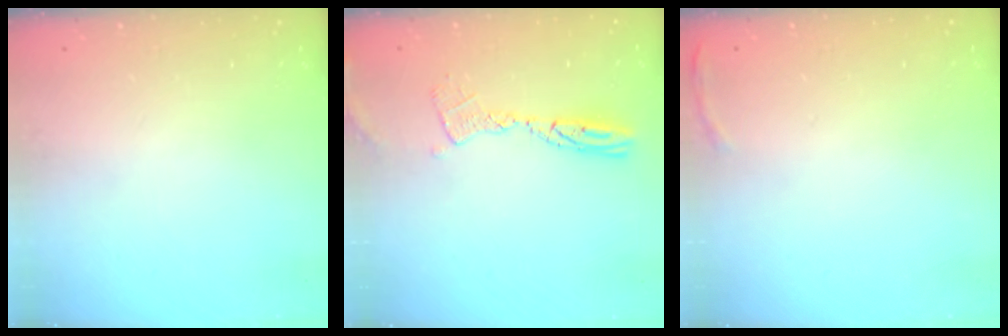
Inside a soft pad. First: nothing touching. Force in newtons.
{"total": 9.7, "press": 9.6, "slide": 0.9}
{"total": 5.2, "press": 5.1, "slide": 1.2}